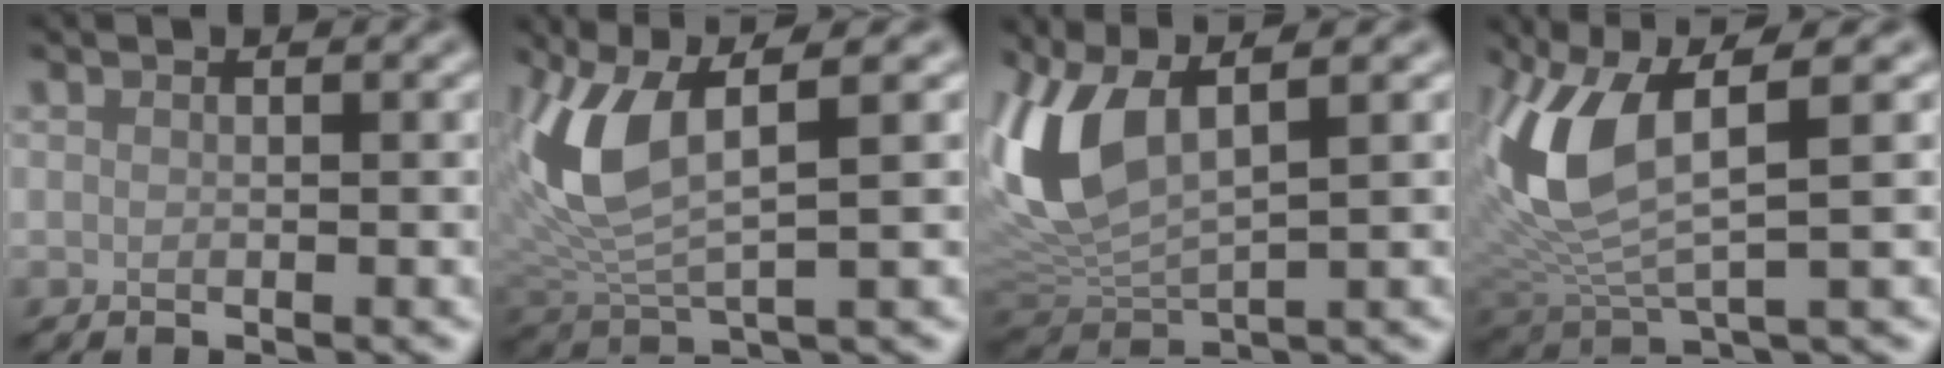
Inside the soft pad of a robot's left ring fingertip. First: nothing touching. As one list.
[{"total": 6.0, "force": [2.1, 2.0, 5.3], "torque": [-0.126, -0.003, 0.046]}, {"total": 7.5, "force": [2.7, 3.0, 6.4], "torque": [-0.150, 0.005, 0.053]}, {"total": 7.2, "force": [2.2, 2.6, 6.3], "torque": [-0.149, -0.004, 0.044]}]